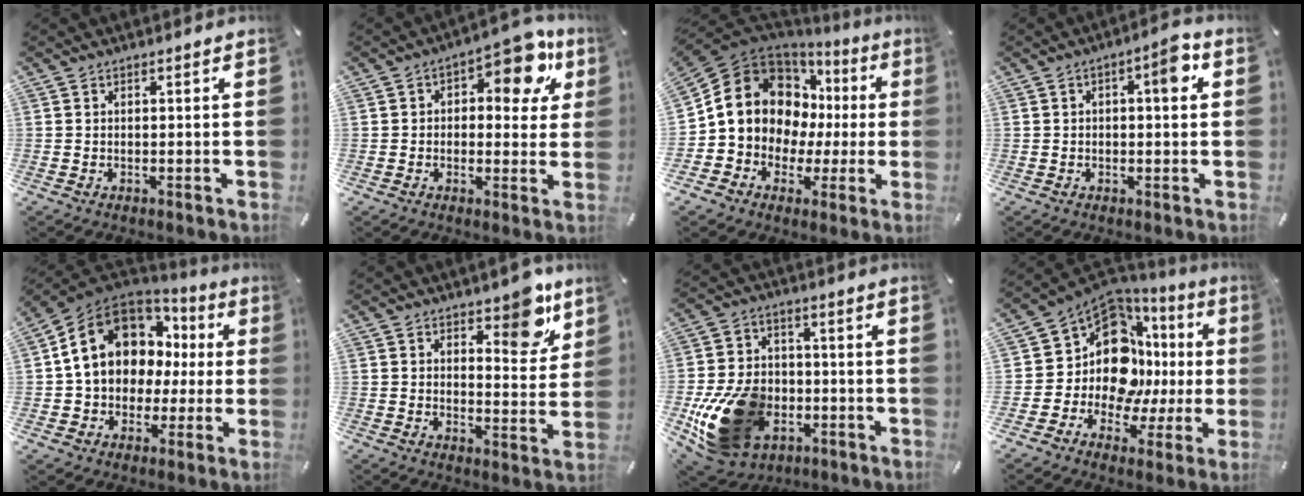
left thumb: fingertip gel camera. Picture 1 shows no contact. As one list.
[{"total": 12.3, "force": [5.0, 6.4, 9.2], "torque": [-0.117, -0.023, 0.082]}, {"total": 14.0, "force": [2.8, 12.4, 5.8], "torque": [-0.103, -0.025, 0.059]}, {"total": 6.4, "force": [1.2, 2.6, 5.7], "torque": [-0.080, 0.004, 0.011]}, {"total": 14.6, "force": [4.3, 11.9, 7.3], "torque": [-0.147, -0.018, 0.084]}, {"total": 9.6, "force": [6.4, 4.5, 5.5], "torque": [-0.045, -0.044, 0.102]}, {"total": 19.9, "force": [-5.8, 14.8, 12.1], "torque": [-0.243, 0.027, -0.085]}, {"total": 15.5, "force": [3.8, 12.0, 9.0], "torque": [-0.172, -0.059, 0.075]}]